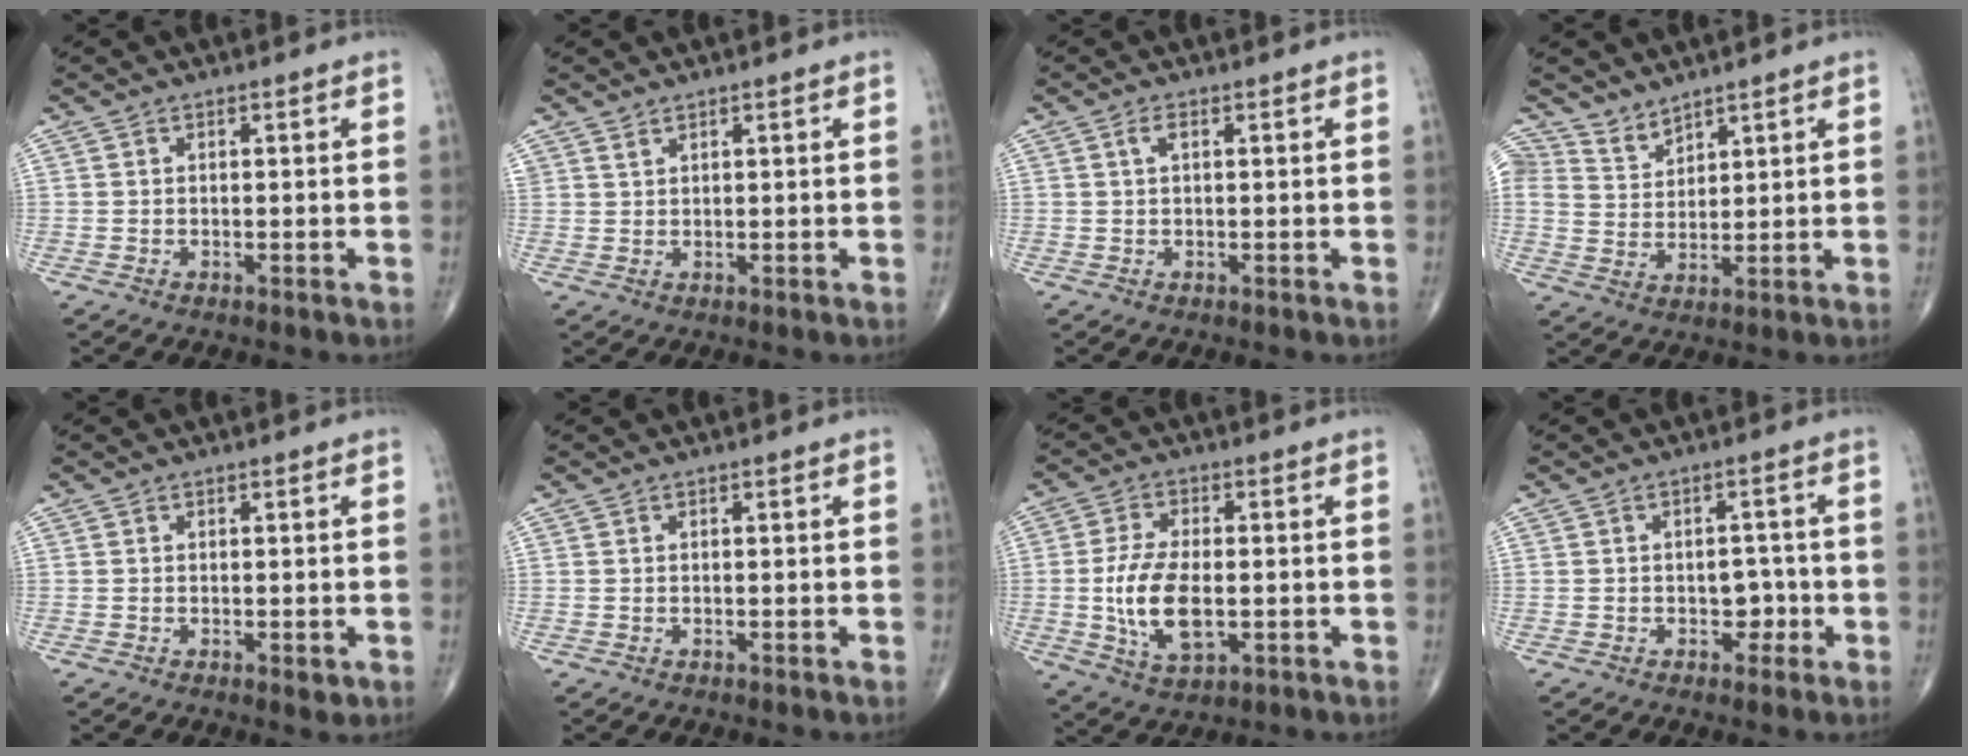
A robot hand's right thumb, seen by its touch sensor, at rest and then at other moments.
{"total": 1.0, "force": [1.0, 0.3, 0.2], "torque": [0.005, -0.009, 0.018]}
{"total": 1.6, "force": [0.5, 0.7, 1.4], "torque": [-0.030, 0.005, 0.010]}
{"total": 4.1, "force": [3.7, 1.8, 0.0], "torque": [0.022, -0.035, 0.078]}
{"total": 1.4, "force": [-0.4, 0.7, 1.2], "torque": [-0.009, -0.002, -0.005]}
{"total": 0.0}
{"total": 11.1, "force": [-1.3, 5.6, 9.5], "torque": [-0.185, -0.004, -0.020]}
{"total": 3.5, "force": [-1.1, 2.6, 2.1], "torque": [-0.004, 0.013, -0.015]}